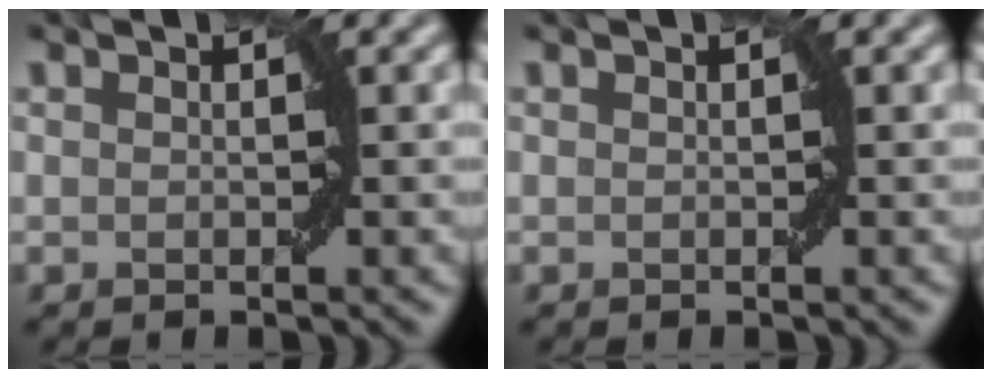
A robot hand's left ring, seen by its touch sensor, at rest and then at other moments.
{"total": 0.0}